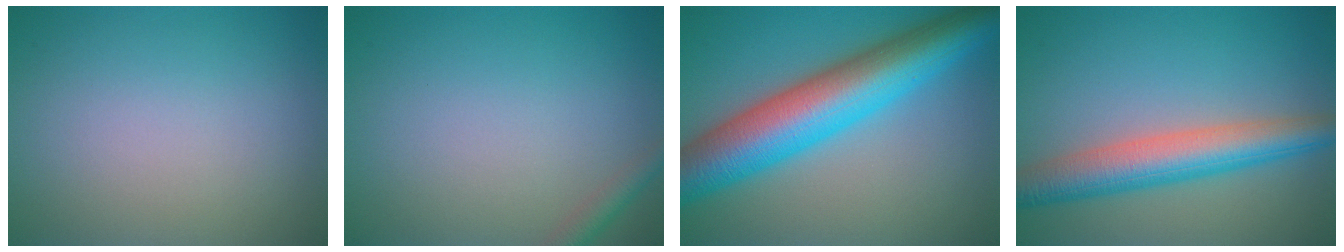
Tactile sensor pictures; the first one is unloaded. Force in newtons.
{"total": 1.5, "press": 1.5, "slide": 0.0}
{"total": 11.4, "press": 11.4, "slide": 0.2}
{"total": 6.4, "press": 6.4, "slide": 0.2}